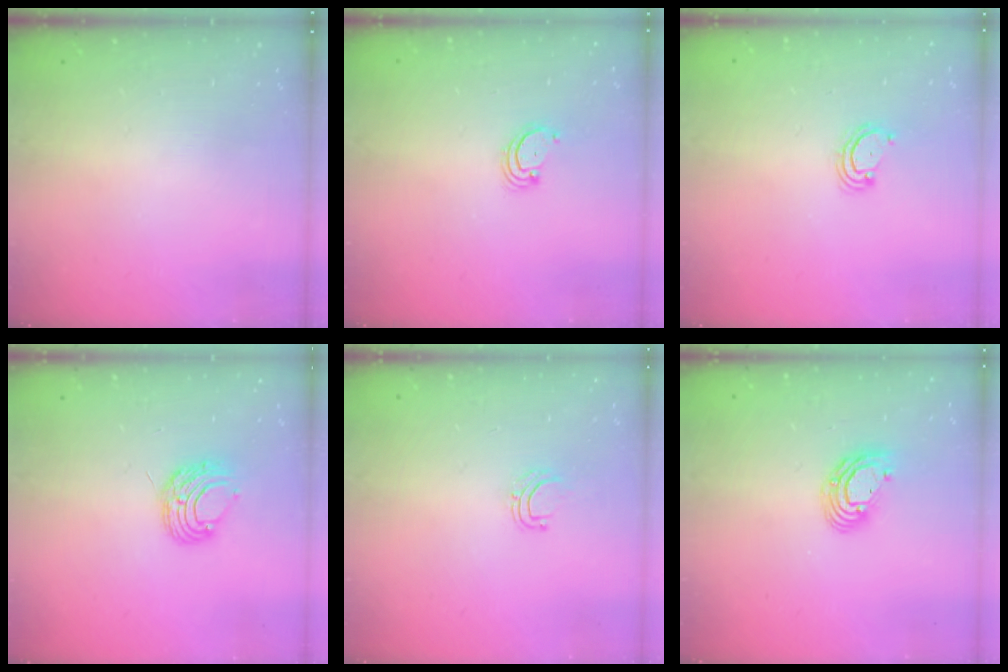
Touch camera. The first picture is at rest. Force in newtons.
{"total": 2.5, "press": 2.5, "slide": 0.3}
{"total": 2.9, "press": 2.9, "slide": 0.3}
{"total": 7.4, "press": 7.4, "slide": 0.7}
{"total": 3.8, "press": 3.8, "slide": 0.2}
{"total": 8.1, "press": 8.0, "slide": 1.4}